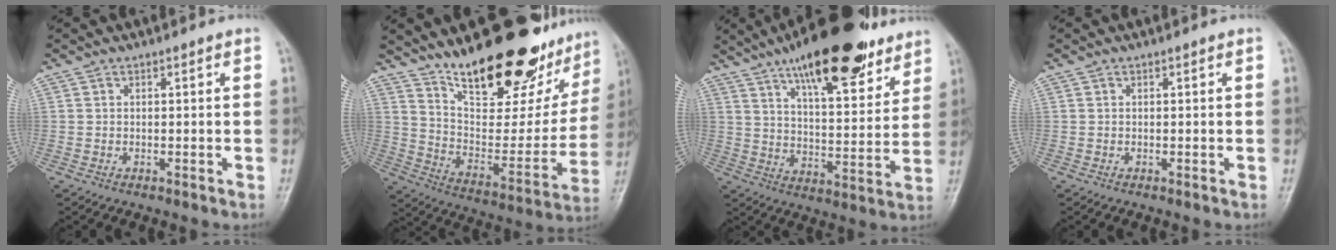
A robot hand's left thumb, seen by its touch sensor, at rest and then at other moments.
{"total": 27.5, "force": [19.8, 10.3, 16.1], "torque": [-0.203, -0.099, 0.303]}
{"total": 20.8, "force": [13.9, 7.2, 13.8], "torque": [-0.166, -0.054, 0.214]}
{"total": 0.0}